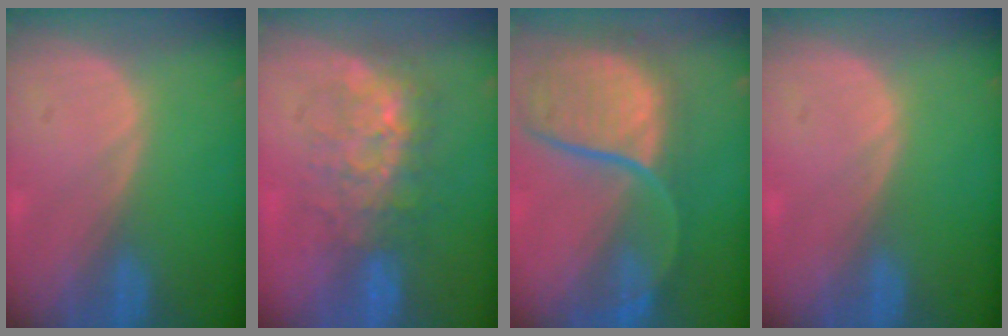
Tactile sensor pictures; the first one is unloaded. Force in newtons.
{"total": 7.5, "press": 7.2, "slide": 2.2}
{"total": 12.1, "press": 9.9, "slide": 6.9}
{"total": 0.0}